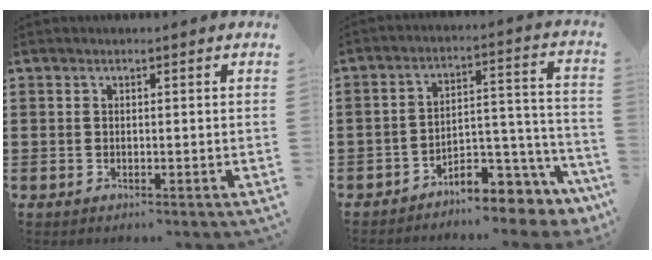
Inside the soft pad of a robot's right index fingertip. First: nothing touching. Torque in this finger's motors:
{"motor_torque": [0.65, 0.50, 0.43, 0.10]}